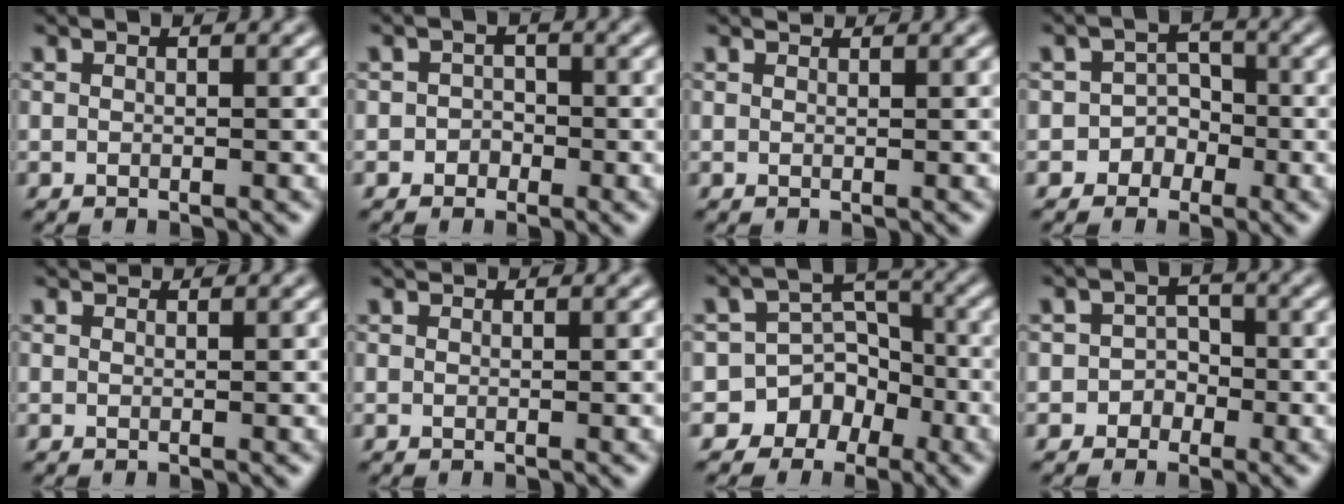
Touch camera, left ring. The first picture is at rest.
{"total": 1.4, "force": [-0.4, 1.3, 0.3], "torque": [0.011, 0.000, -0.013]}
{"total": 0.9, "force": [0.9, 0.1, 0.1], "torque": [-0.007, -0.005, 0.010]}
{"total": 2.8, "force": [-1.4, 2.5, 0.3], "torque": [0.030, 0.017, -0.036]}
{"total": 1.2, "force": [1.2, 0.2, 0.3], "torque": [-0.014, -0.003, 0.013]}
{"total": 1.5, "force": [1.5, 0.2, 0.4], "torque": [-0.017, -0.003, 0.015]}
{"total": 7.6, "force": [-4.7, 5.9, 0.8], "torque": [0.026, 0.003, -0.087]}
{"total": 1.9, "force": [-0.7, 1.7, 0.4], "torque": [0.015, 0.006, -0.020]}